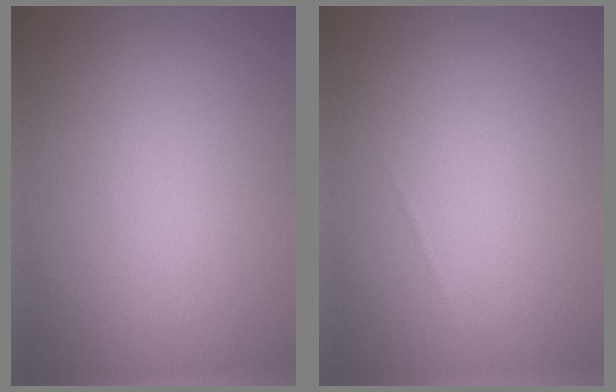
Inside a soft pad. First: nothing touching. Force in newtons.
{"total": 0.0}